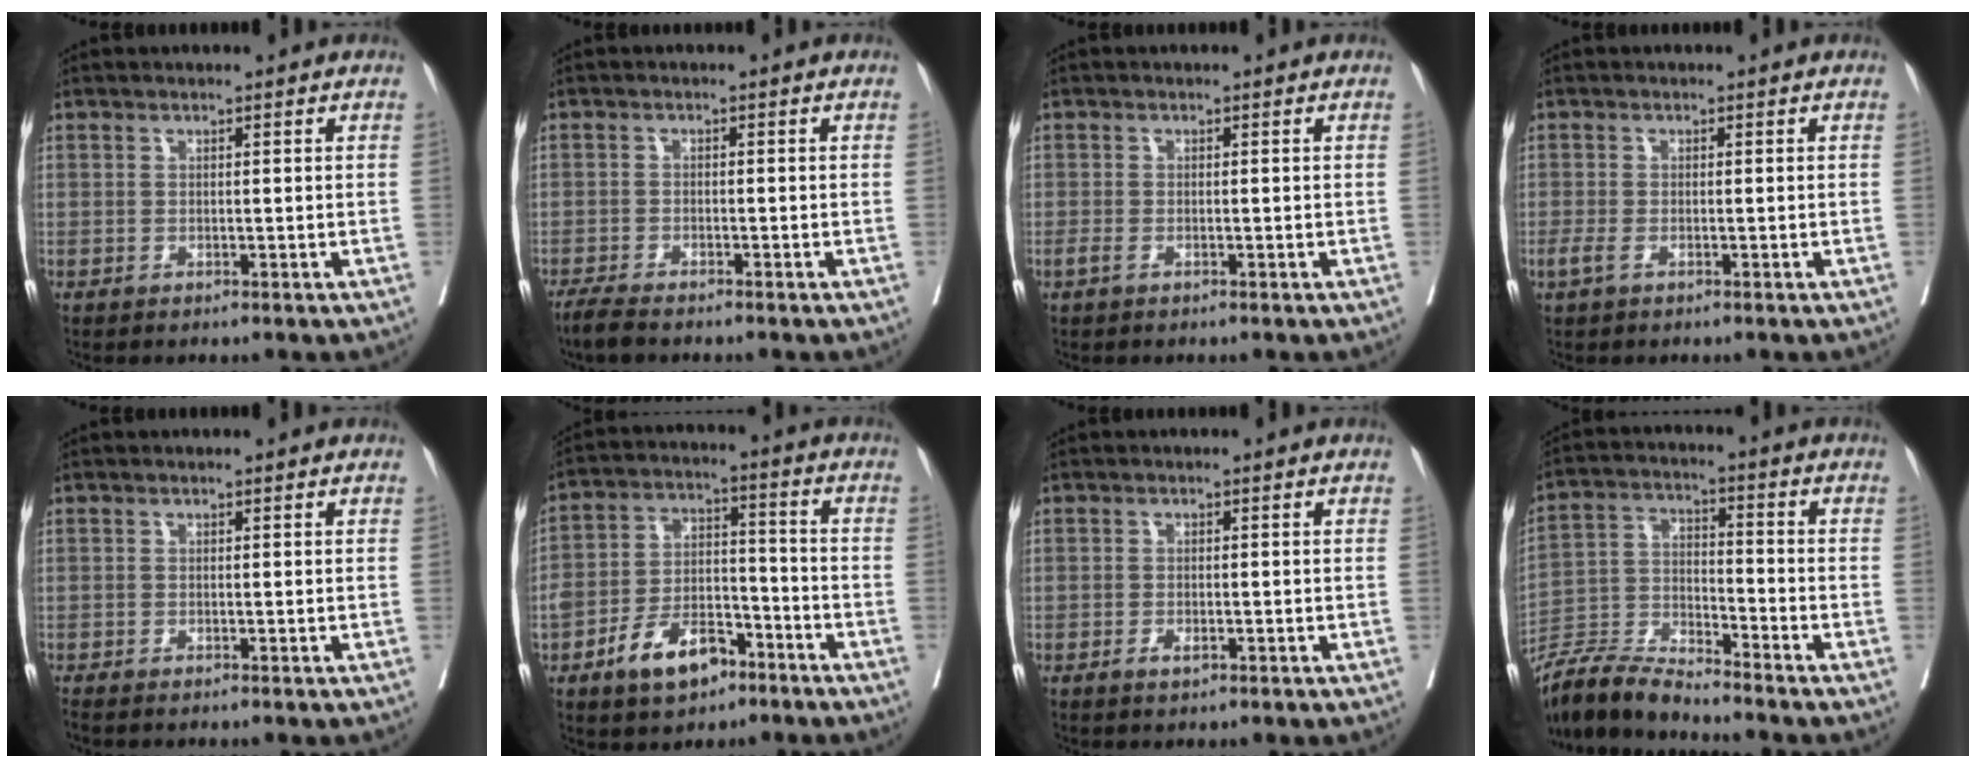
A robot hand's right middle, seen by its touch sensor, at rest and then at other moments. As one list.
[{"total": 3.2, "force": [-2.7, 0.4, 1.5], "torque": [-0.028, -0.009, -0.048]}, {"total": 1.1, "force": [-0.6, 0.5, 0.7], "torque": [-0.022, -0.002, -0.010]}, {"total": 1.7, "force": [-0.8, 0.7, 1.2], "torque": [-0.038, -0.004, -0.016]}, {"total": 1.1, "force": [-1.0, 0.1, 0.4], "torque": [-0.008, -0.003, -0.017]}, {"total": 10.5, "force": [-6.4, 5.4, 6.3], "torque": [-0.115, 0.015, -0.112]}, {"total": 1.6, "force": [-0.9, 0.7, 1.1], "torque": [-0.017, 0.002, -0.013]}, {"total": 9.0, "force": [-8.7, 0.2, 2.1], "torque": [-0.040, -0.002, -0.168]}]